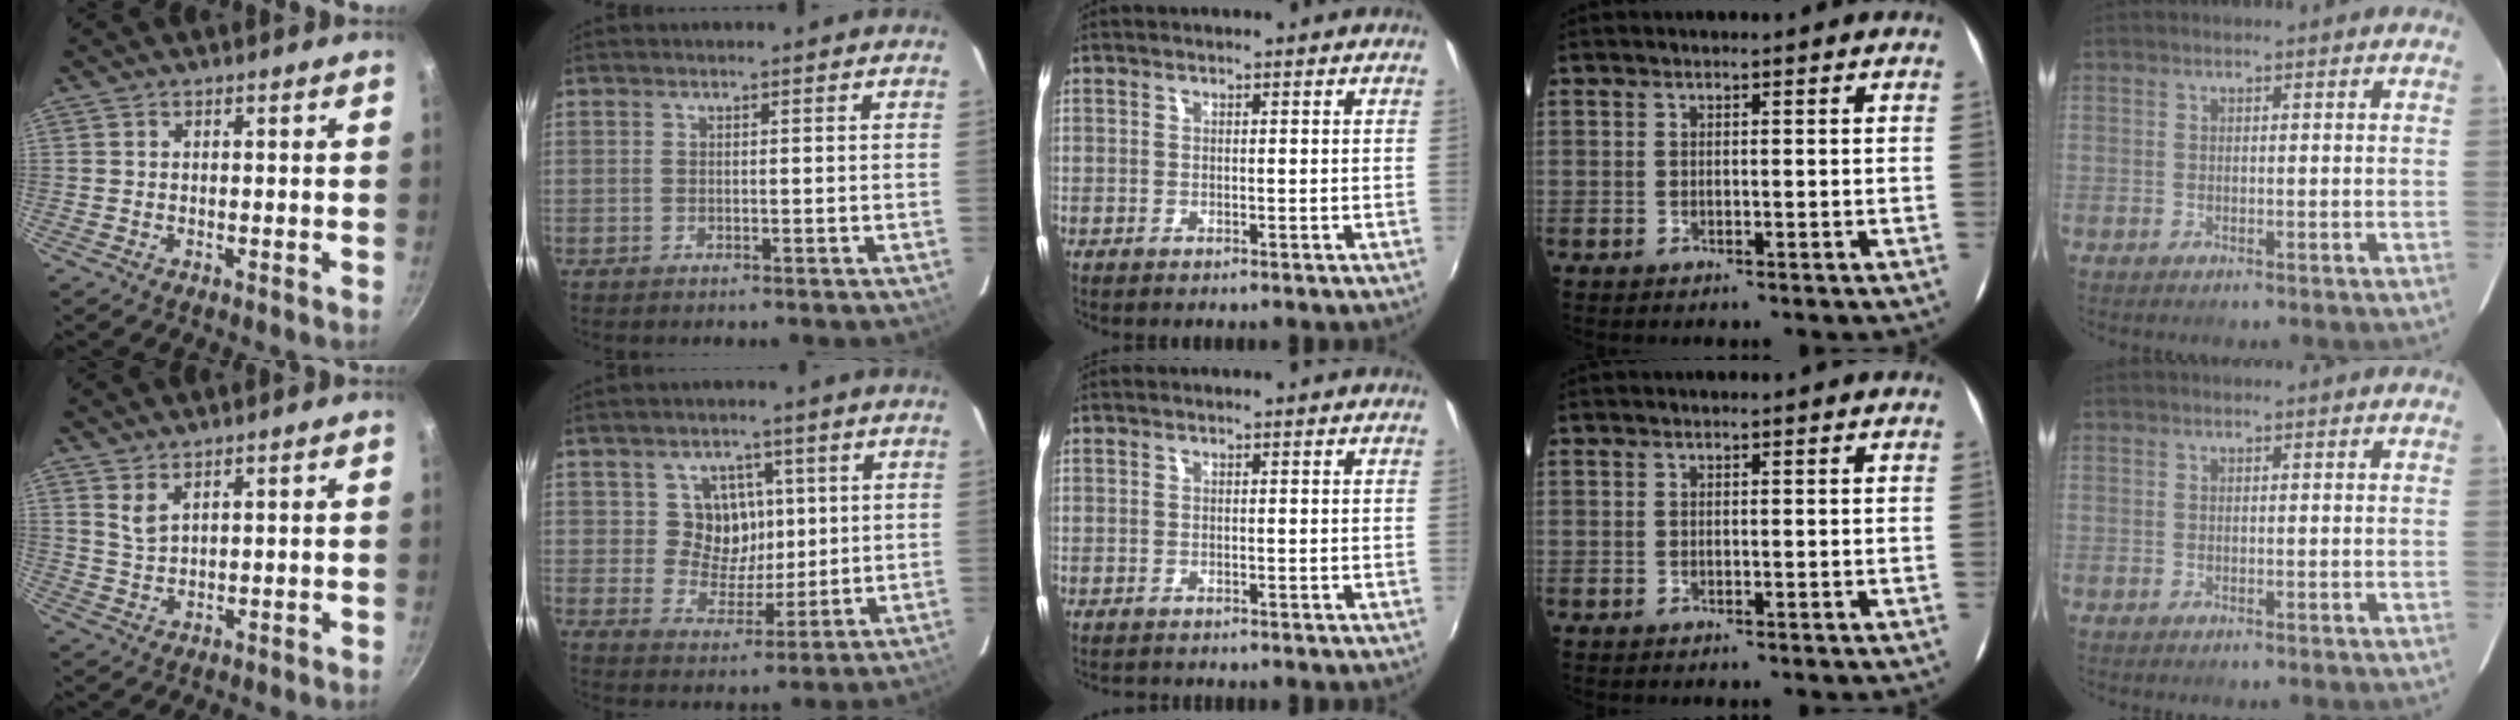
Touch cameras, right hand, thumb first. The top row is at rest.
{"thumb": {"total": 3.0, "force": [2.0, 1.1, 1.8], "torque": [-0.036, -0.017, 0.044]}, "index": {"total": 7.6, "force": [1.8, 7.0, 2.4], "torque": [-0.038, 0.003, 0.033]}, "middle": {"total": 1.0, "force": [-0.9, 0.1, 0.1], "torque": [-0.006, -0.003, -0.014]}}